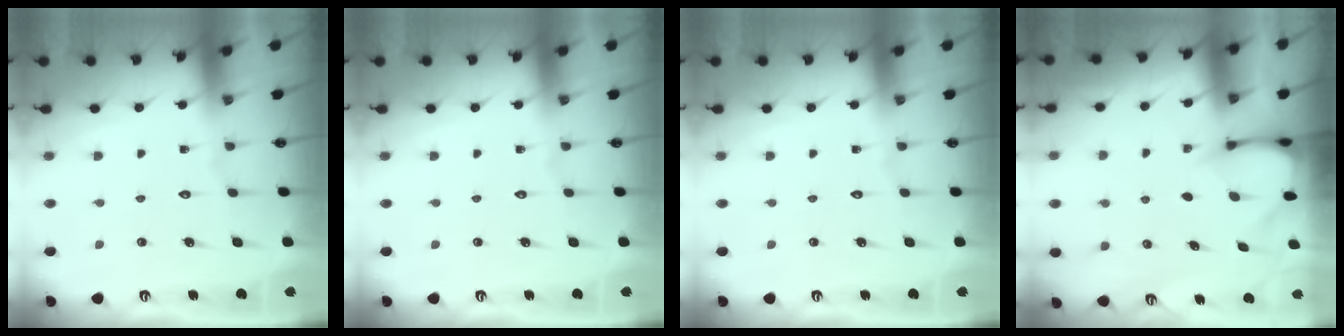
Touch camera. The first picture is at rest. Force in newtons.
{"total": 0.0}
{"total": 0.0}
{"total": 3.2, "press": 3.2, "slide": 0.1}